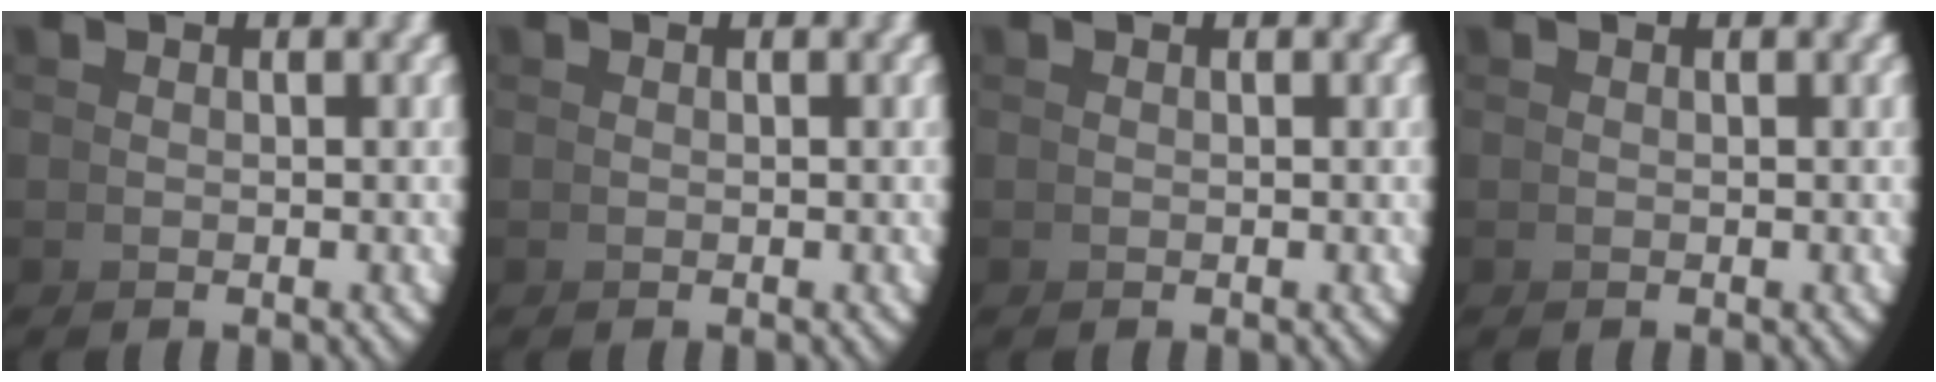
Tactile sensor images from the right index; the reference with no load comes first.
{"total": 0.0}
{"total": 0.0}
{"total": 0.0}